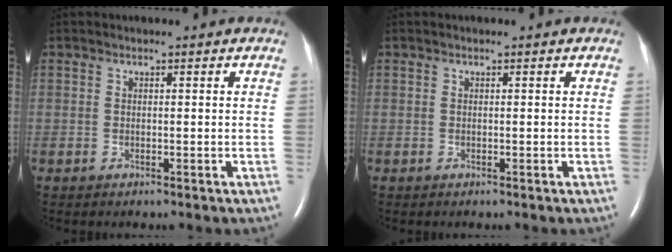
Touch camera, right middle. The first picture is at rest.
{"total": 0.0}